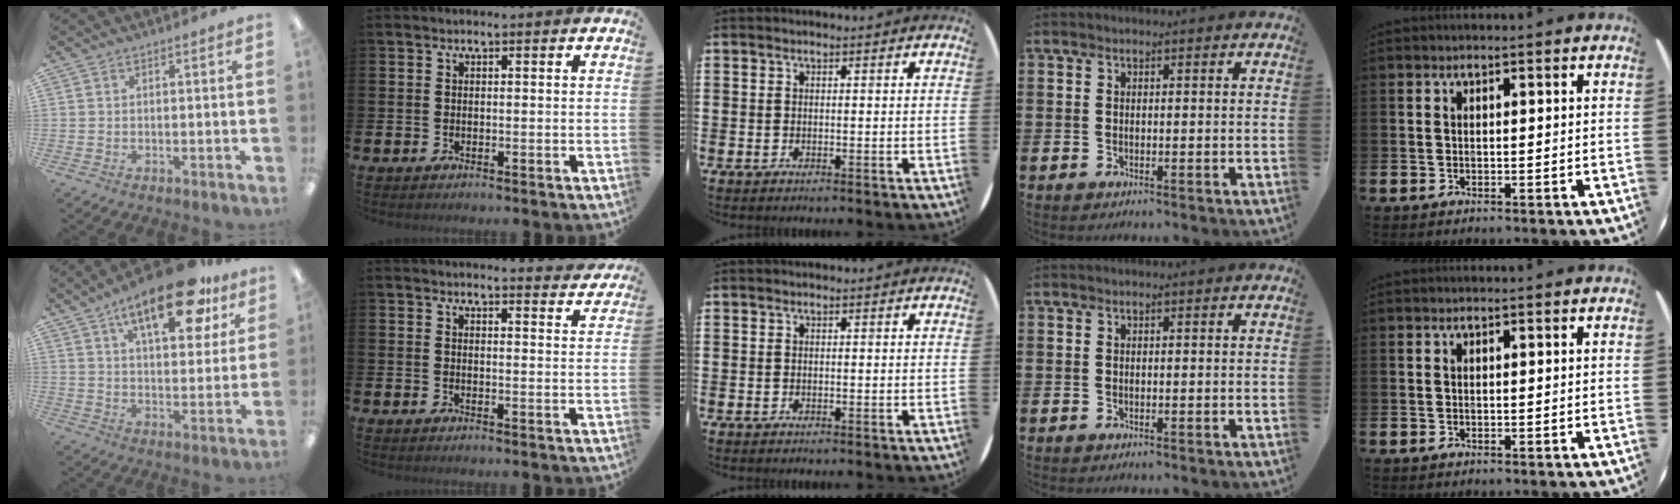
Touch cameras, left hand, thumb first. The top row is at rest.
{"thumb": {"total": 19.3, "force": [11.2, 7.8, 13.7], "torque": [-0.194, -0.050, 0.175]}, "index": {"total": 3.0, "force": [3.0, 0.1, 0.0], "torque": [0.016, -0.026, 0.049]}}